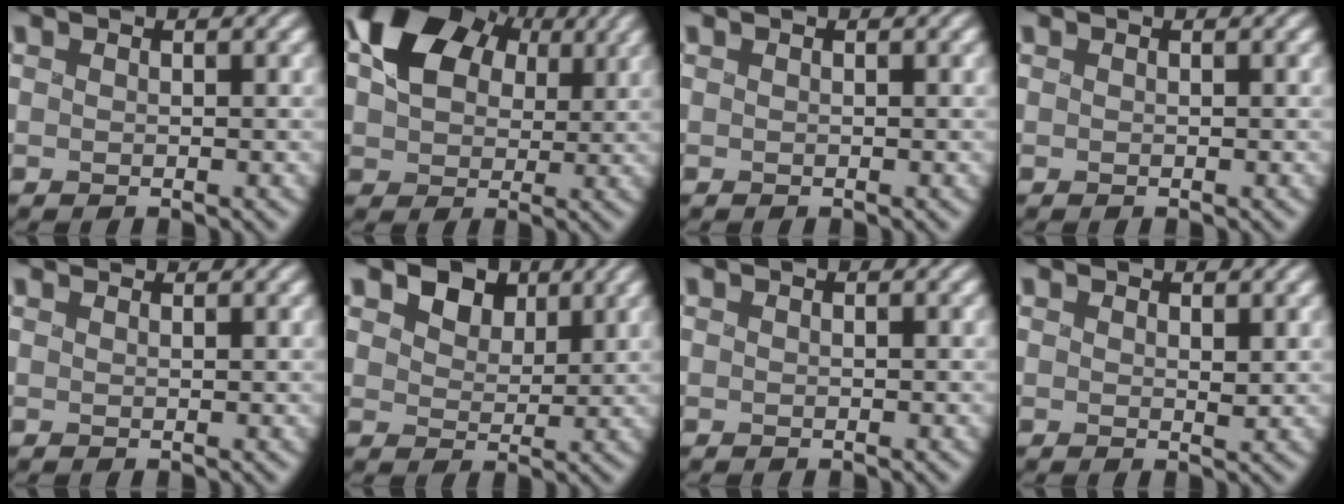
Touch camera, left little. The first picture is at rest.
{"total": 9.0, "force": [2.7, 6.3, 5.8], "torque": [-0.111, 0.007, 0.038]}
{"total": 0.0}
{"total": 0.0}
{"total": 1.6, "force": [1.5, 0.3, 0.4], "torque": [-0.017, 0.008, 0.029]}
{"total": 4.4, "force": [2.2, 3.1, 2.2], "torque": [-0.057, -0.010, 0.034]}
{"total": 0.0}
{"total": 0.9, "force": [0.6, 0.4, 0.6], "torque": [-0.014, -0.002, 0.011]}